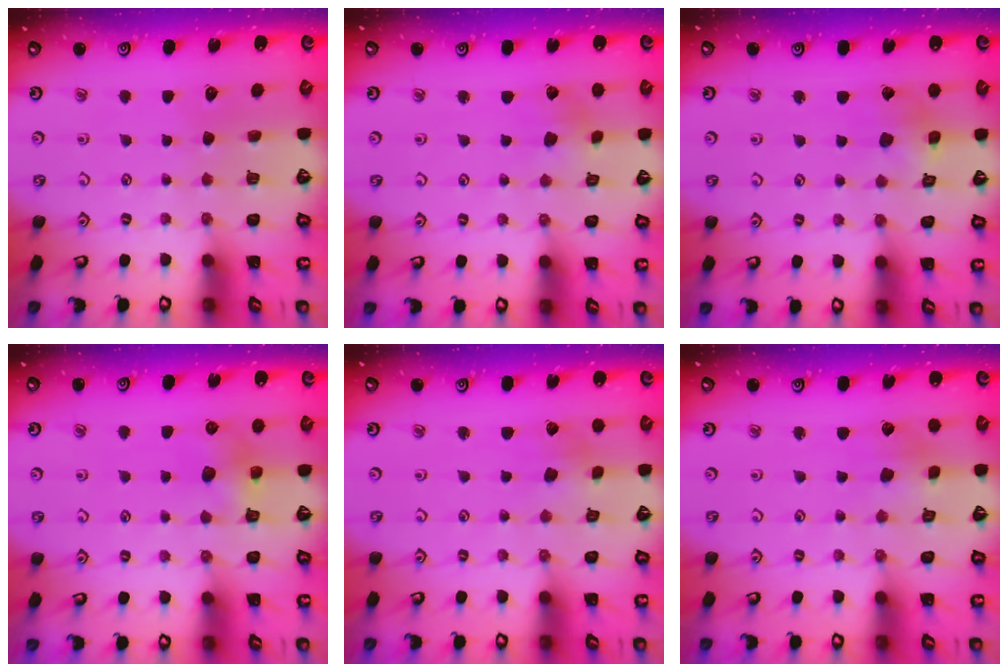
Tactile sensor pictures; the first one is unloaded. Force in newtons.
{"total": 2.5, "press": 2.4, "slide": 0.6}
{"total": 3.7, "press": 3.7, "slide": 0.4}
{"total": 5.5, "press": 5.4, "slide": 0.7}
{"total": 2.1, "press": 2.0, "slide": 0.3}
{"total": 2.8, "press": 2.8, "slide": 0.1}